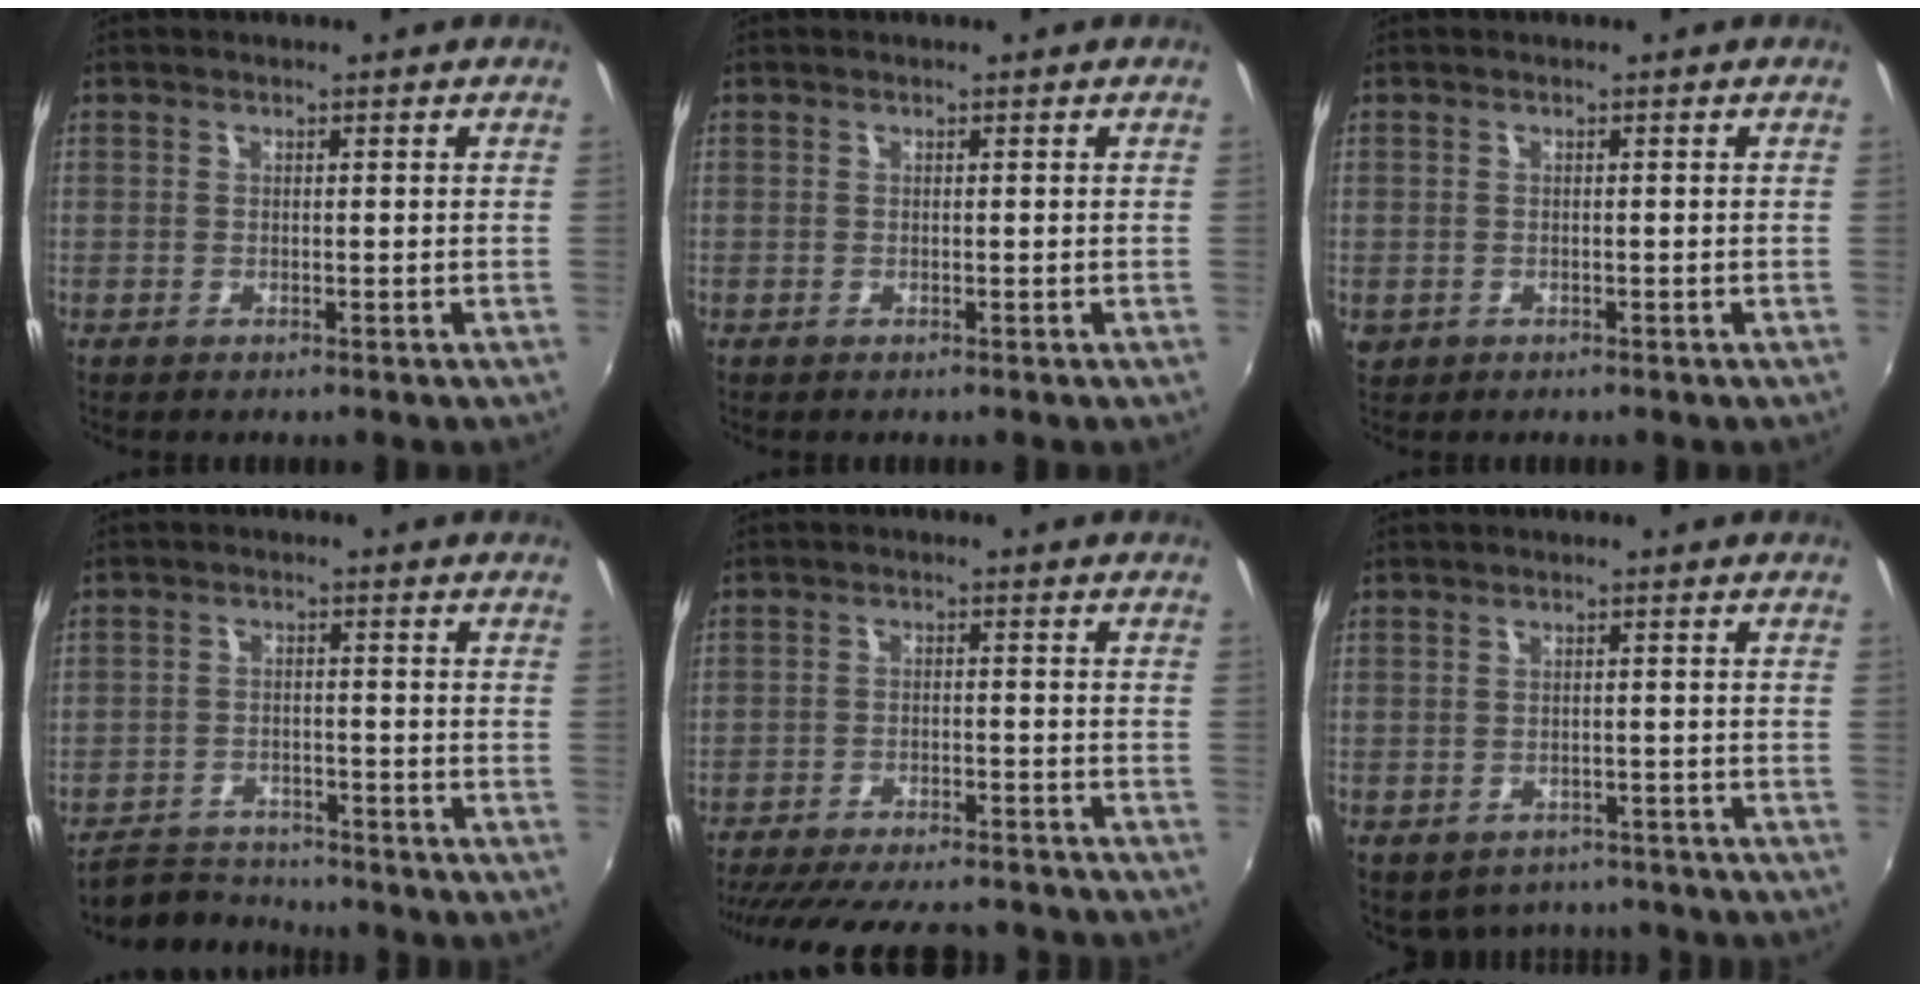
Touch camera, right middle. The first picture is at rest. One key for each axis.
{"total": 0.0}
{"total": 1.9, "fx": -0.4, "fy": 1.6, "fz": 0.9, "tx": -0.018, "ty": -0.003, "tz": -0.004}
{"total": 6.4, "fx": -6.2, "fy": 1.9, "fz": 0.0, "tx": -0.021, "ty": 0.009, "tz": -0.104}
{"total": 21.3, "fx": -18.6, "fy": 5.4, "fz": 9.0, "tx": -0.185, "ty": -0.016, "tz": -0.256}
{"total": 7.6, "fx": -6.0, "fy": 4.2, "fz": 2.2, "tx": -0.051, "ty": -0.012, "tz": -0.073}